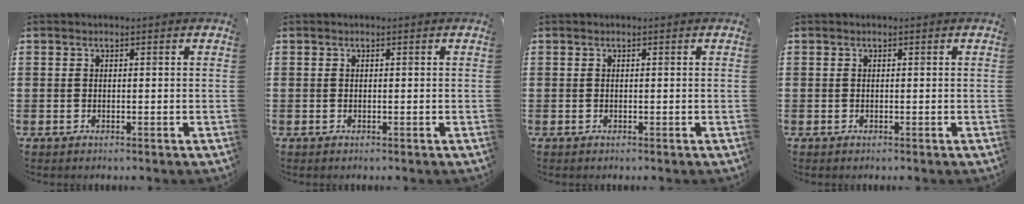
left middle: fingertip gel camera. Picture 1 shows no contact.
{"total": 0.0}
{"total": 0.0}
{"total": 0.0}